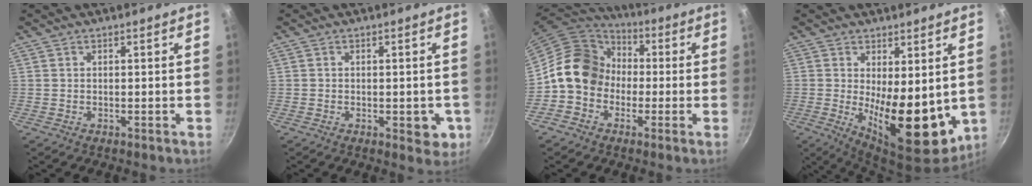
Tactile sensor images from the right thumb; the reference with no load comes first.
{"total": 4.7, "force": [-1.2, 2.6, 3.8], "torque": [-0.026, 0.002, -0.014]}
{"total": 13.4, "force": [-0.7, 11.3, 7.0], "torque": [-0.076, 0.039, -0.033]}
{"total": 14.9, "force": [-0.3, 6.4, 13.4], "torque": [-0.165, -0.028, 0.010]}